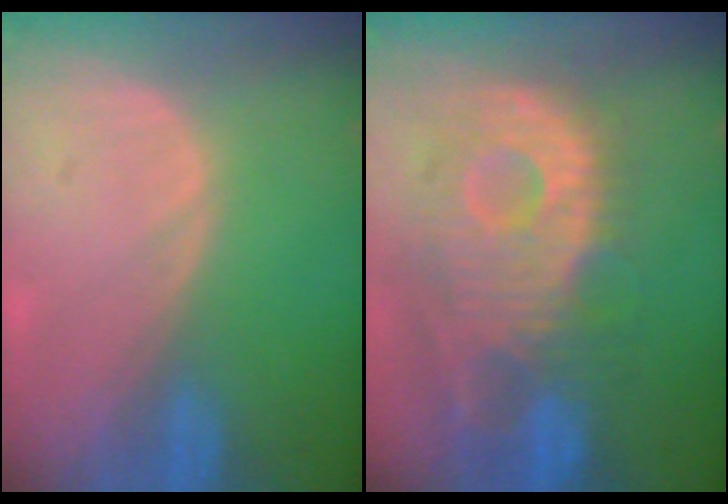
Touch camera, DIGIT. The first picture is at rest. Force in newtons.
{"total": 12.2, "press": 10.8, "slide": 5.6}